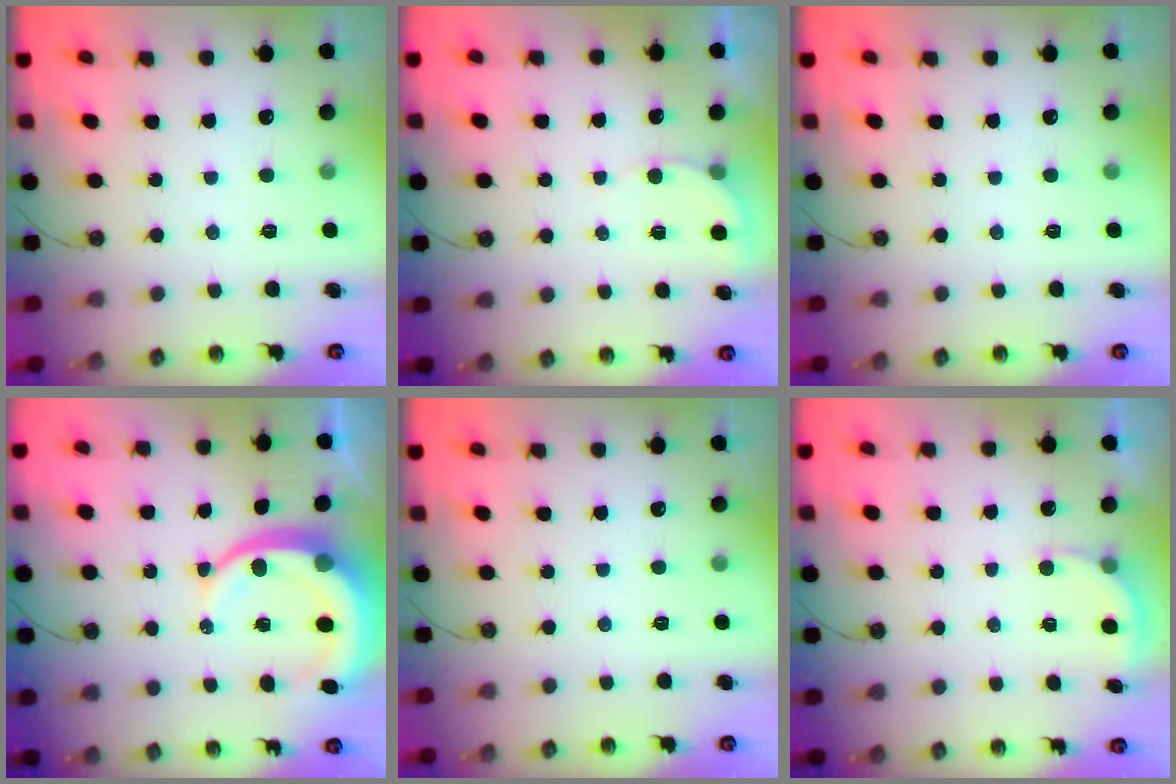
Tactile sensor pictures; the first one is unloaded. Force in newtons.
{"total": 3.4, "press": 3.4, "slide": 0.3}
{"total": 0.0}
{"total": 11.0, "press": 10.9, "slide": 1.4}
{"total": 0.0}
{"total": 2.6, "press": 2.3, "slide": 1.1}